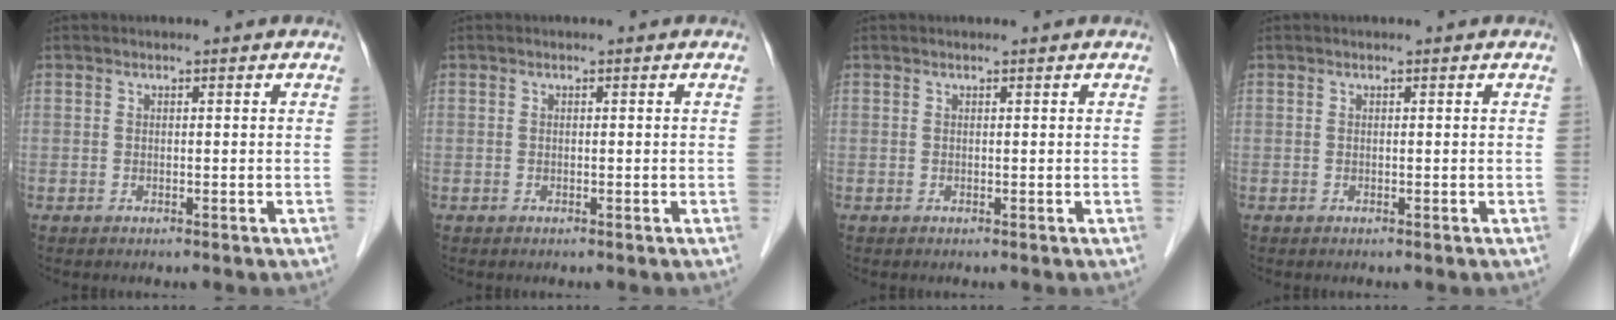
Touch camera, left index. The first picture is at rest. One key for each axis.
{"total": 0.0}
{"total": 0.8, "fx": 0.7, "fy": -0.1, "fz": 0.4, "tx": -0.004, "ty": 0.008, "tz": 0.010}
{"total": 0.0}